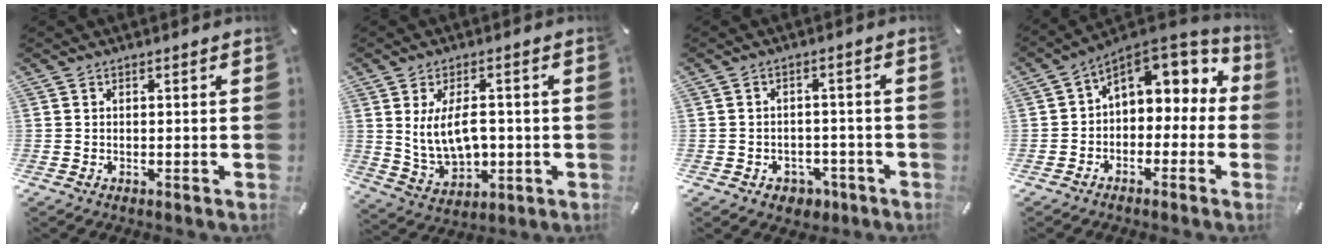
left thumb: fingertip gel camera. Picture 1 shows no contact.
{"total": 11.0, "force": [0.8, 6.9, 8.6], "torque": [-0.158, -0.001, 0.015]}
{"total": 4.4, "force": [-2.0, 3.6, 1.6], "torque": [-0.025, 0.013, -0.033]}
{"total": 7.9, "force": [3.4, 6.0, 3.9], "torque": [-0.059, -0.025, 0.063]}